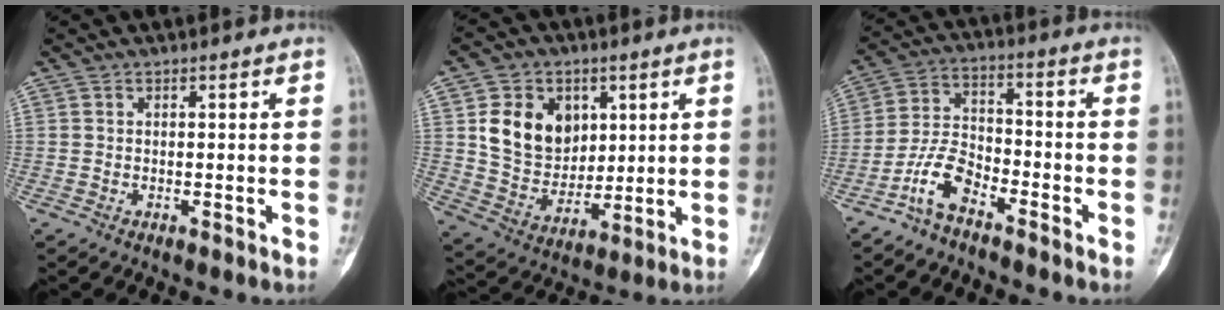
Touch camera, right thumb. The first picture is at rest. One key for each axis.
{"total": 13.7, "fx": 4.0, "fy": 11.0, "fz": 7.3, "tx": -0.082, "ty": -0.018, "tz": 0.084}
{"total": 7.9, "fx": -5.3, "fy": 3.5, "fz": 4.7, "tx": -0.097, "ty": 0.044, "tz": -0.112}